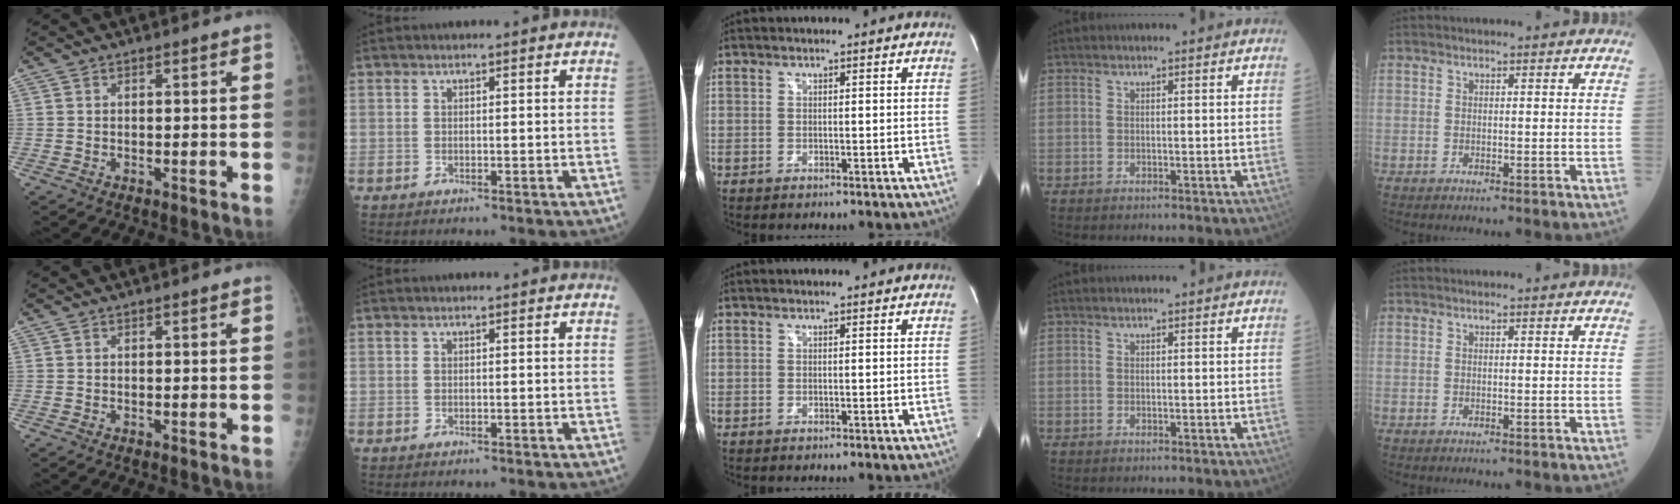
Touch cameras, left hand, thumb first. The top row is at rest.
{}